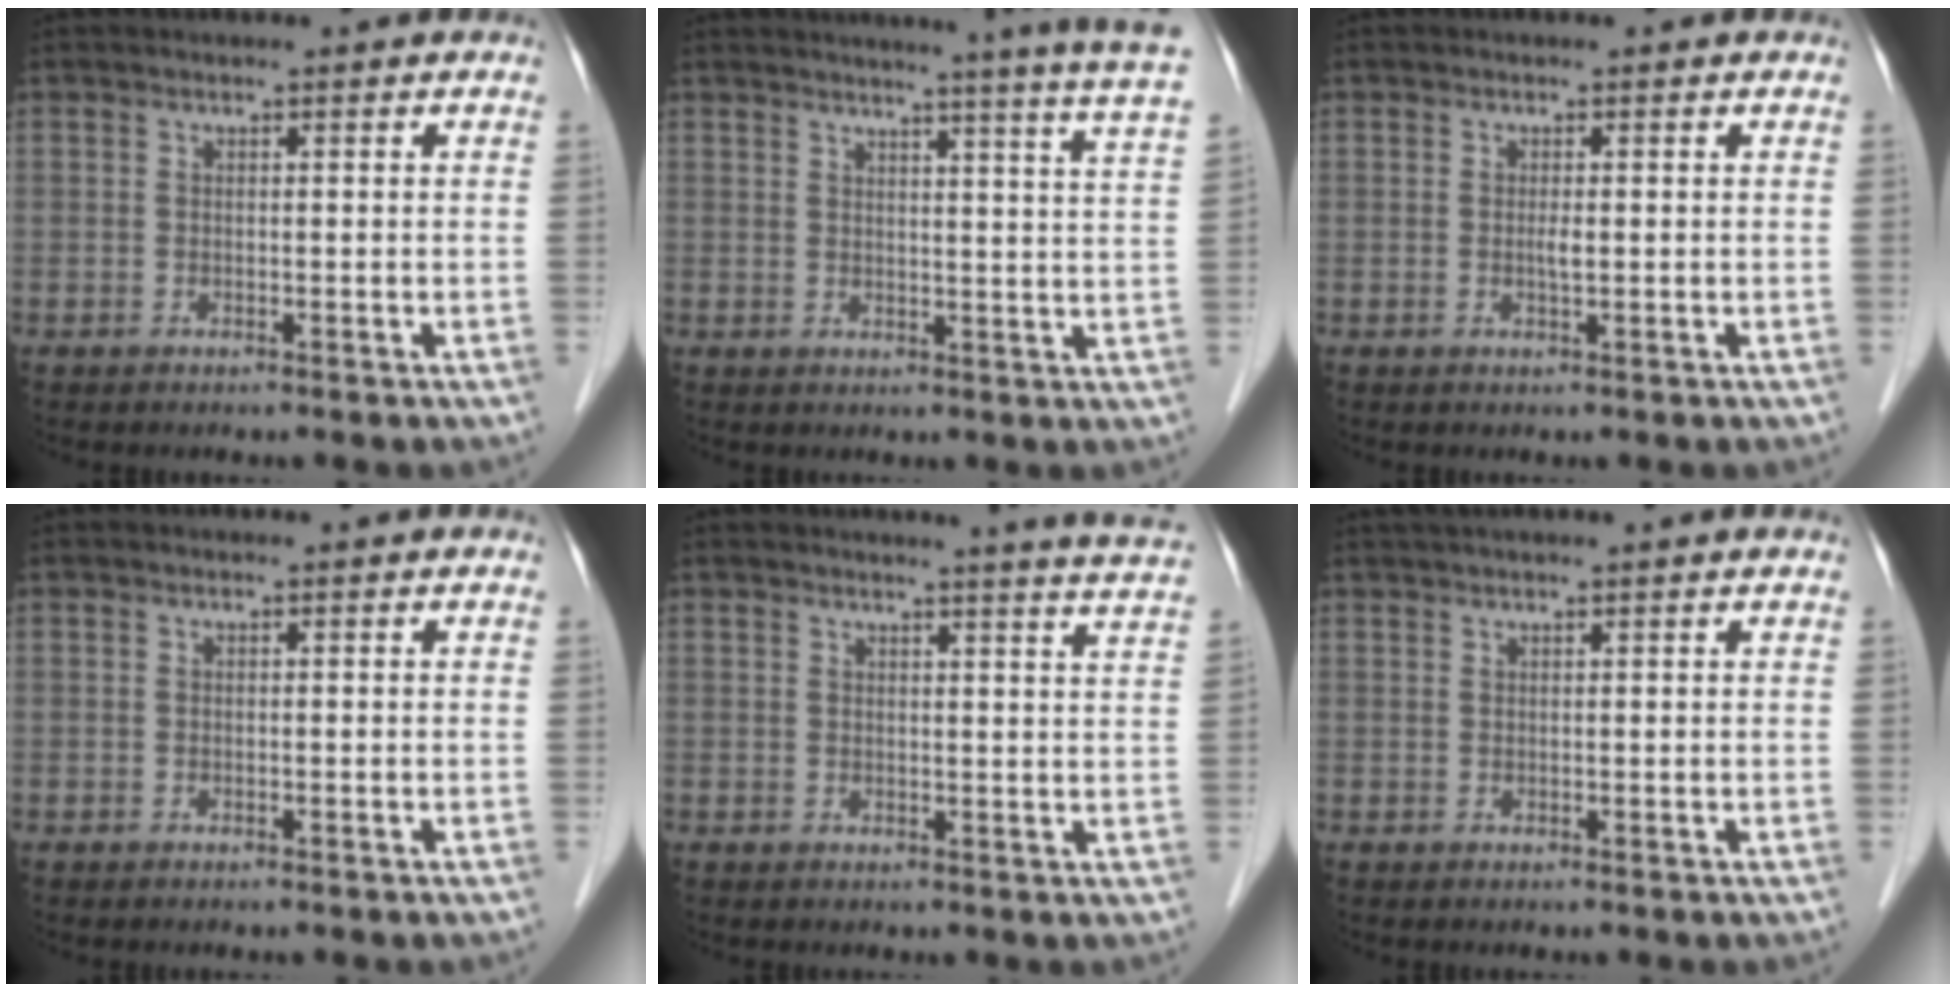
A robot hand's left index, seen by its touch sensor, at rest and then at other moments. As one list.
[{"total": 14.9, "force": [13.2, -2.1, 6.7], "torque": [-0.094, -0.063, 0.137]}, {"total": 1.0, "force": [0.0, 0.1, 1.0], "torque": [-0.020, -0.003, 0.000]}, {"total": 0.0}, {"total": 9.5, "force": [8.8, -1.7, 3.1], "torque": [-0.035, -0.044, 0.080]}, {"total": 4.3, "force": [3.7, -0.5, 2.2], "torque": [-0.025, 0.038, 0.059]}]